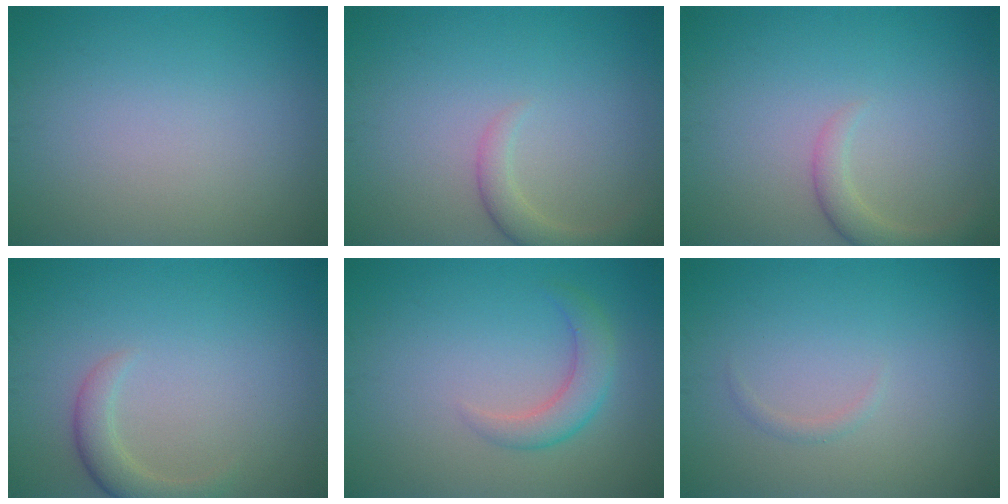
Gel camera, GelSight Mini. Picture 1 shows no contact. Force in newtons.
{"total": 2.3, "press": 2.3, "slide": 0.3}
{"total": 2.3, "press": 2.3, "slide": 0.3}
{"total": 2.5, "press": 2.5, "slide": 0.2}
{"total": 2.8, "press": 2.8, "slide": 0.1}
{"total": 0.6, "press": 0.6, "slide": 0.0}